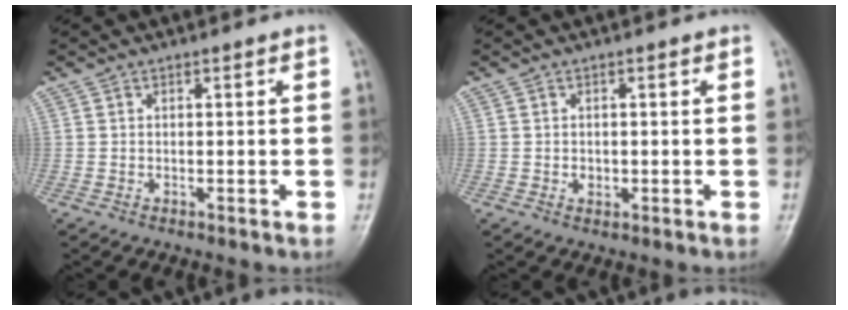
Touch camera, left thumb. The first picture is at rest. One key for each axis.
{"total": 1.7, "fx": -0.3, "fy": 1.4, "fz": 0.9, "tx": -0.004, "ty": 0.002, "tz": -0.004}